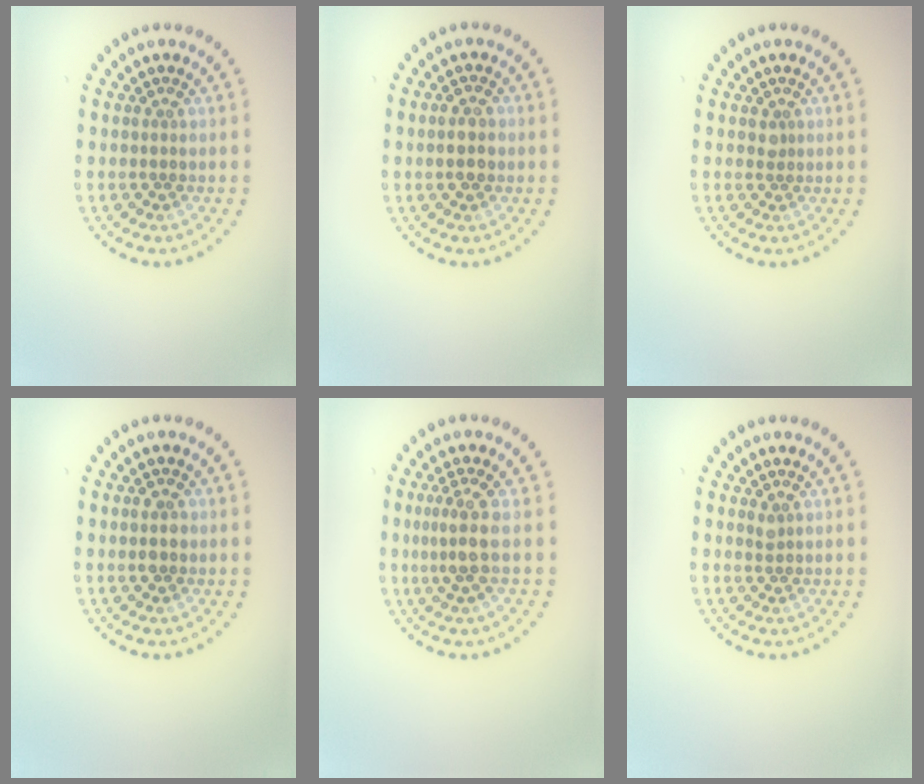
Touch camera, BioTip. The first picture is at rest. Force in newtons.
{"total": 2.1, "press": 2.1, "slide": 0.2}
{"total": 0.7, "press": 0.5, "slide": 0.5}
{"total": 2.0, "press": 2.0, "slide": 0.1}
{"total": 2.4, "press": 2.0, "slide": 1.4}
{"total": 0.7, "press": 0.5, "slide": 0.5}